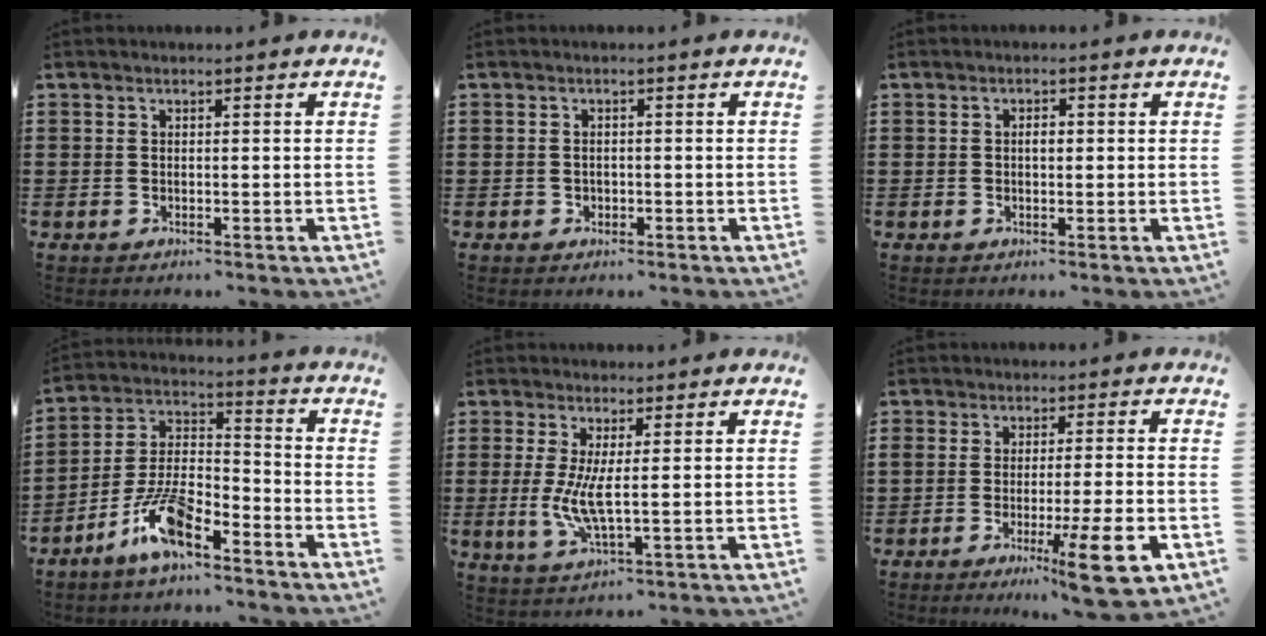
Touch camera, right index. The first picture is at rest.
{"total": 1.0, "force": [-0.5, 0.8, 0.1], "torque": [-0.005, 0.002, -0.011]}
{"total": 1.5, "force": [0.0, 0.6, 1.4], "torque": [-0.027, 0.004, -0.001]}
{"total": 10.9, "force": [-7.5, 3.5, 7.0], "torque": [-0.148, 0.012, -0.143]}
{"total": 6.2, "force": [0.2, 1.5, 6.1], "torque": [-0.124, -0.009, 0.001]}
{"total": 9.9, "force": [-4.7, 1.3, 8.6], "torque": [-0.132, 0.001, -0.073]}